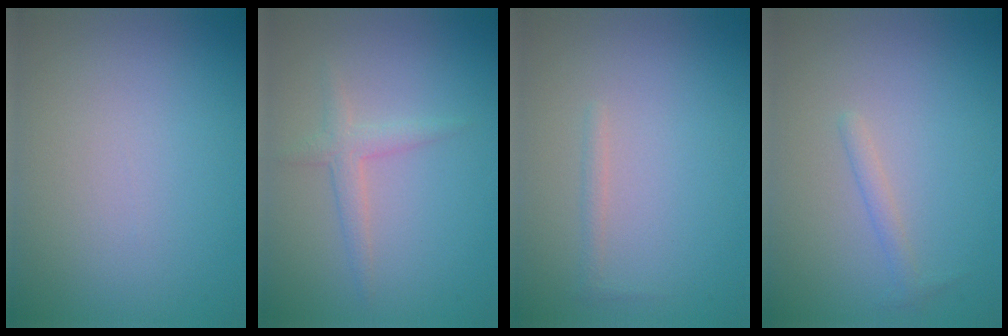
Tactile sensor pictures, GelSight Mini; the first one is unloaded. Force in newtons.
{"total": 2.3, "press": 2.3, "slide": 0.1}
{"total": 0.7, "press": 0.7, "slide": 0.0}
{"total": 1.0, "press": 1.0, "slide": 0.0}